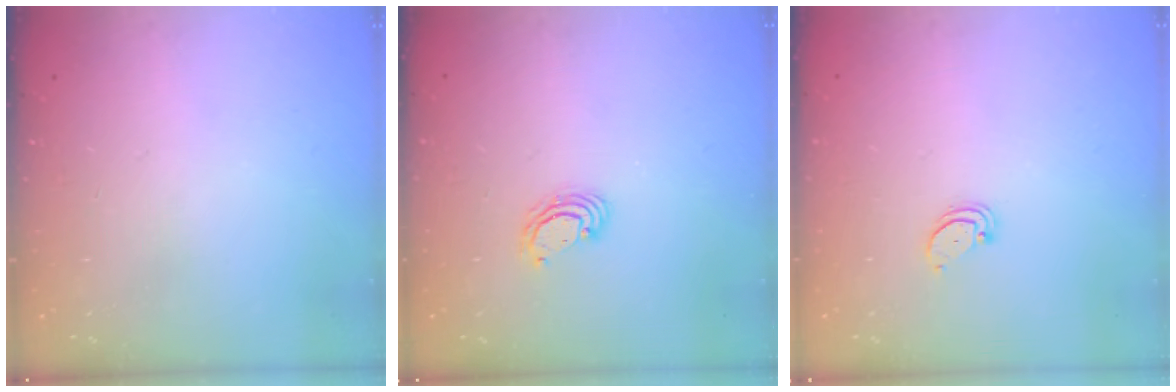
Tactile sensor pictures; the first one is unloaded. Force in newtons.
{"total": 3.8, "press": 3.8, "slide": 0.2}
{"total": 1.4, "press": 1.3, "slide": 0.1}